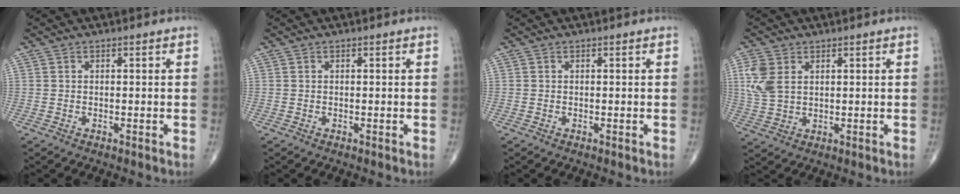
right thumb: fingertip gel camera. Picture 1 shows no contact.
{"total": 0.0}
{"total": 0.0}
{"total": 6.6, "force": [2.2, 4.2, 4.5], "torque": [-0.103, 0.000, 0.051]}